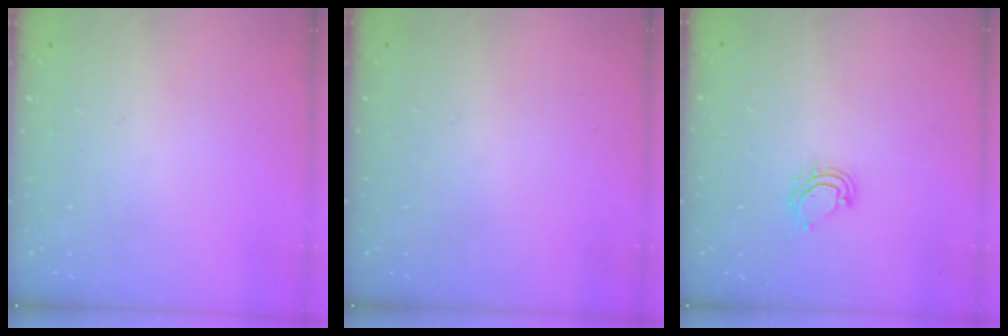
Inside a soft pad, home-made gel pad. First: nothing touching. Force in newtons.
{"total": 0.0}
{"total": 5.2, "press": 5.2, "slide": 0.4}